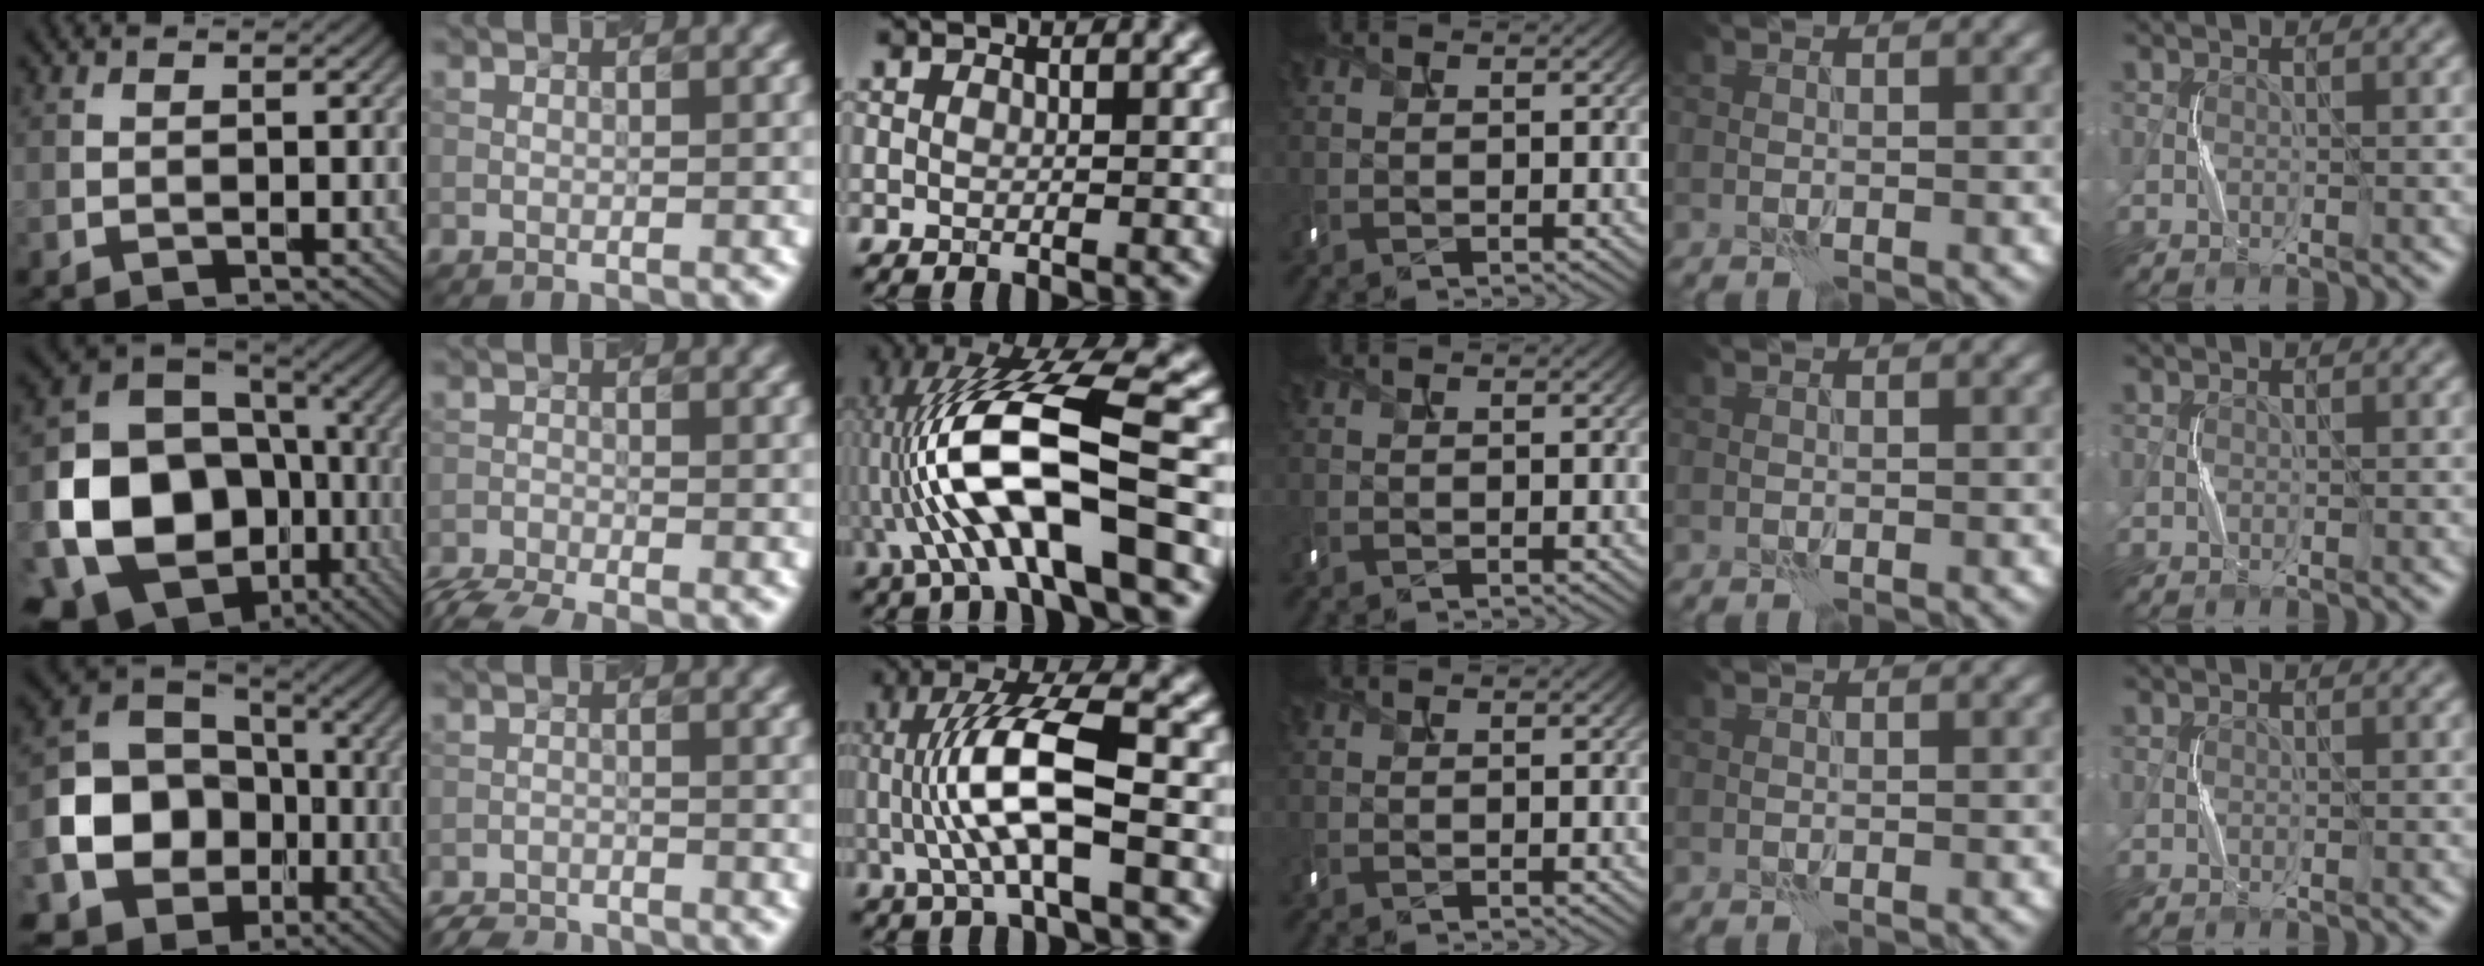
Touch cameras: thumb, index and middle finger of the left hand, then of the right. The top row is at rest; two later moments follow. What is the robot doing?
{"motion": "shake", "object": "handbell"}